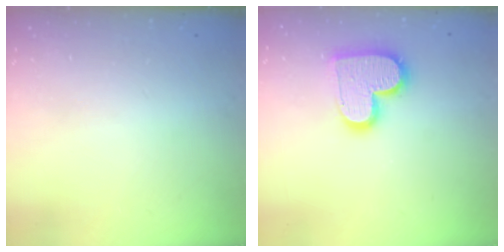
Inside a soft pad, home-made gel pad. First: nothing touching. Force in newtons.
{"total": 14.2, "press": 14.2, "slide": 0.9}